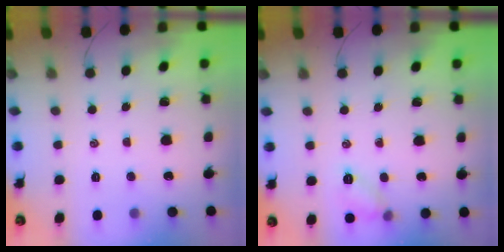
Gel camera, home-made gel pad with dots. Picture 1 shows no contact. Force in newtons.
{"total": 6.9, "press": 6.8, "slide": 0.8}